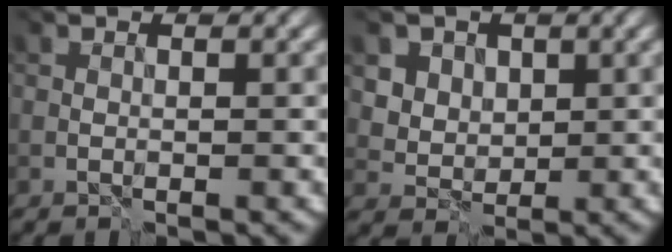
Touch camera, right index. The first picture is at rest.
{"total": 4.6, "force": [2.6, 3.6, 1.1], "torque": [-0.035, -0.002, 0.047]}